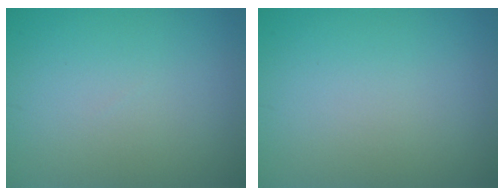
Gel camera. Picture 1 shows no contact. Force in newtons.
{"total": 0.0}